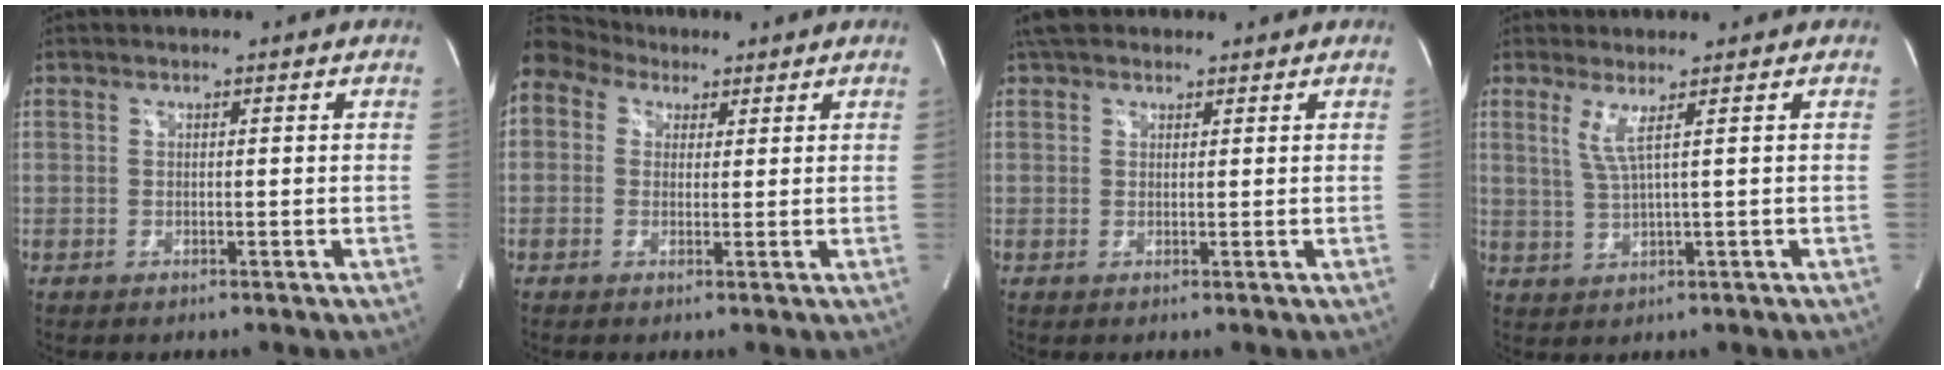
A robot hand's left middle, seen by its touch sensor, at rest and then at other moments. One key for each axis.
{"total": 14.1, "fx": 8.1, "fy": 10.1, "fz": 5.6, "tx": -0.171, "ty": 0.084, "tz": 0.154}
{"total": 5.1, "fx": 4.1, "fy": 2.4, "fz": 1.7, "tx": -0.026, "ty": 0.032, "tz": 0.071}
{"total": 3.3, "fx": 1.4, "fy": -0.9, "fz": 2.9, "tx": -0.065, "ty": -0.008, "tz": 0.034}